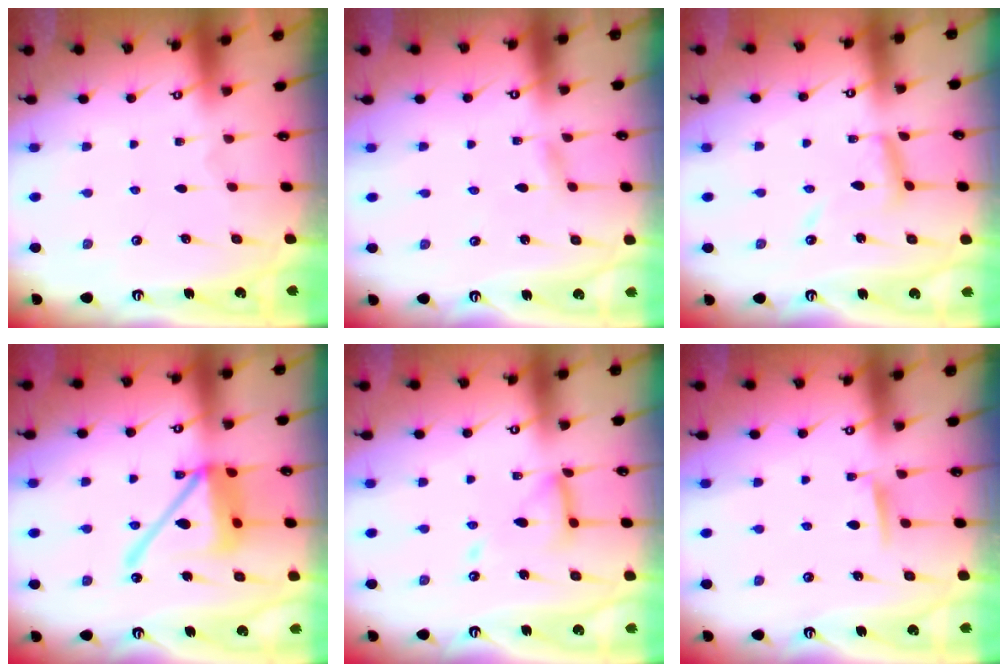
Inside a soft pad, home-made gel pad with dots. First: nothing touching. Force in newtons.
{"total": 2.1, "press": 2.1, "slide": 0.2}
{"total": 9.6, "press": 9.6, "slide": 0.7}
{"total": 16.6, "press": 16.5, "slide": 1.7}
{"total": 12.3, "press": 12.3, "slide": 1.1}
{"total": 5.0, "press": 4.9, "slide": 0.6}